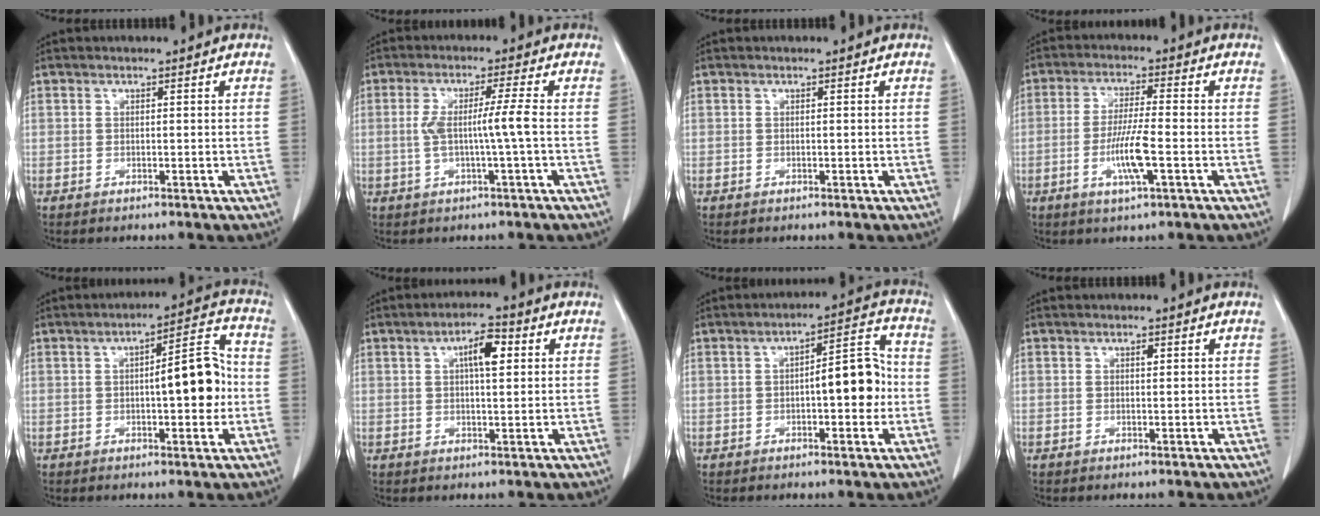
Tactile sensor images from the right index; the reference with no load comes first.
{"total": 5.4, "force": [-0.4, -0.6, 5.4], "torque": [-0.102, 0.007, -0.007]}
{"total": 0.0}
{"total": 7.2, "force": [-2.2, 0.4, 6.8], "torque": [-0.131, -0.008, -0.043]}
{"total": 9.3, "force": [-0.3, 2.4, 9.0], "torque": [-0.120, 0.023, -0.004]}
{"total": 5.3, "force": [1.7, 1.5, 4.8], "torque": [-0.081, 0.010, 0.027]}
{"total": 8.4, "force": [-0.7, 2.4, 8.0], "torque": [-0.108, 0.027, -0.008]}
{"total": 0.7, "force": [0.3, 0.3, 0.6], "torque": [-0.007, 0.000, 0.004]}